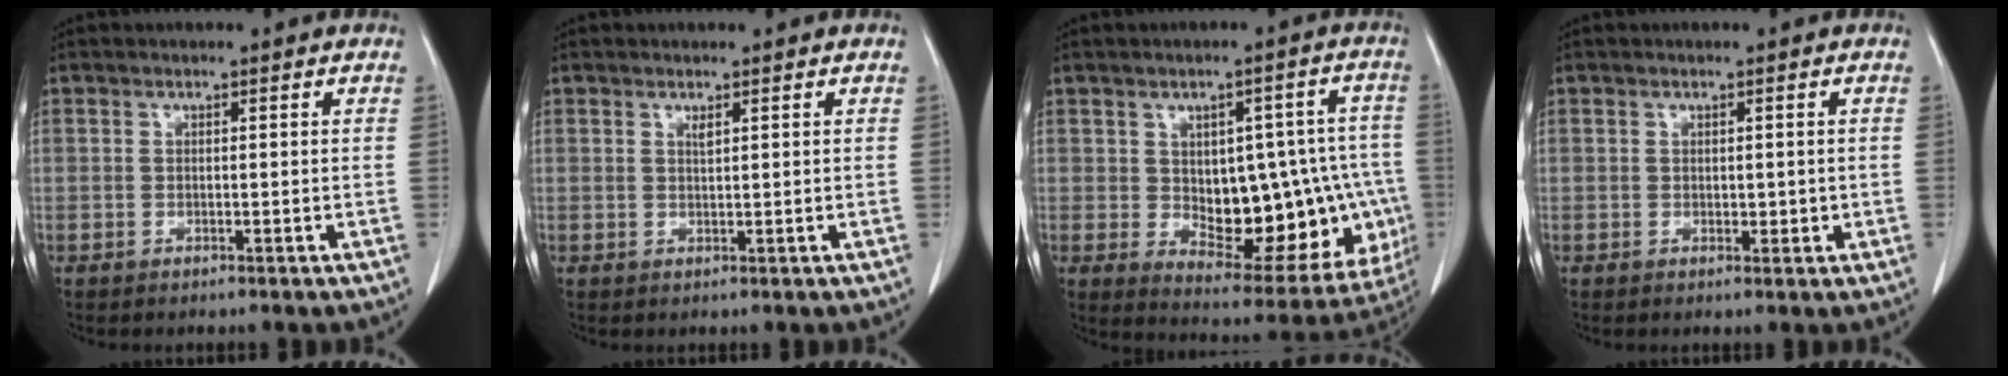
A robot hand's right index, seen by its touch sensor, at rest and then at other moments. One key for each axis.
{"total": 0.8, "fx": 0.5, "fy": 0.1, "fz": 0.6, "tx": -0.013, "ty": -0.004, "tz": 0.011}
{"total": 19.6, "fx": -1.8, "fy": 9.4, "fz": 17.1, "tx": -0.183, "ty": 0.026, "tz": 0.010}
{"total": 1.6, "fx": 0.0, "fy": 1.0, "fz": 1.2, "tx": -0.014, "ty": -0.001, "tz": 0.004}